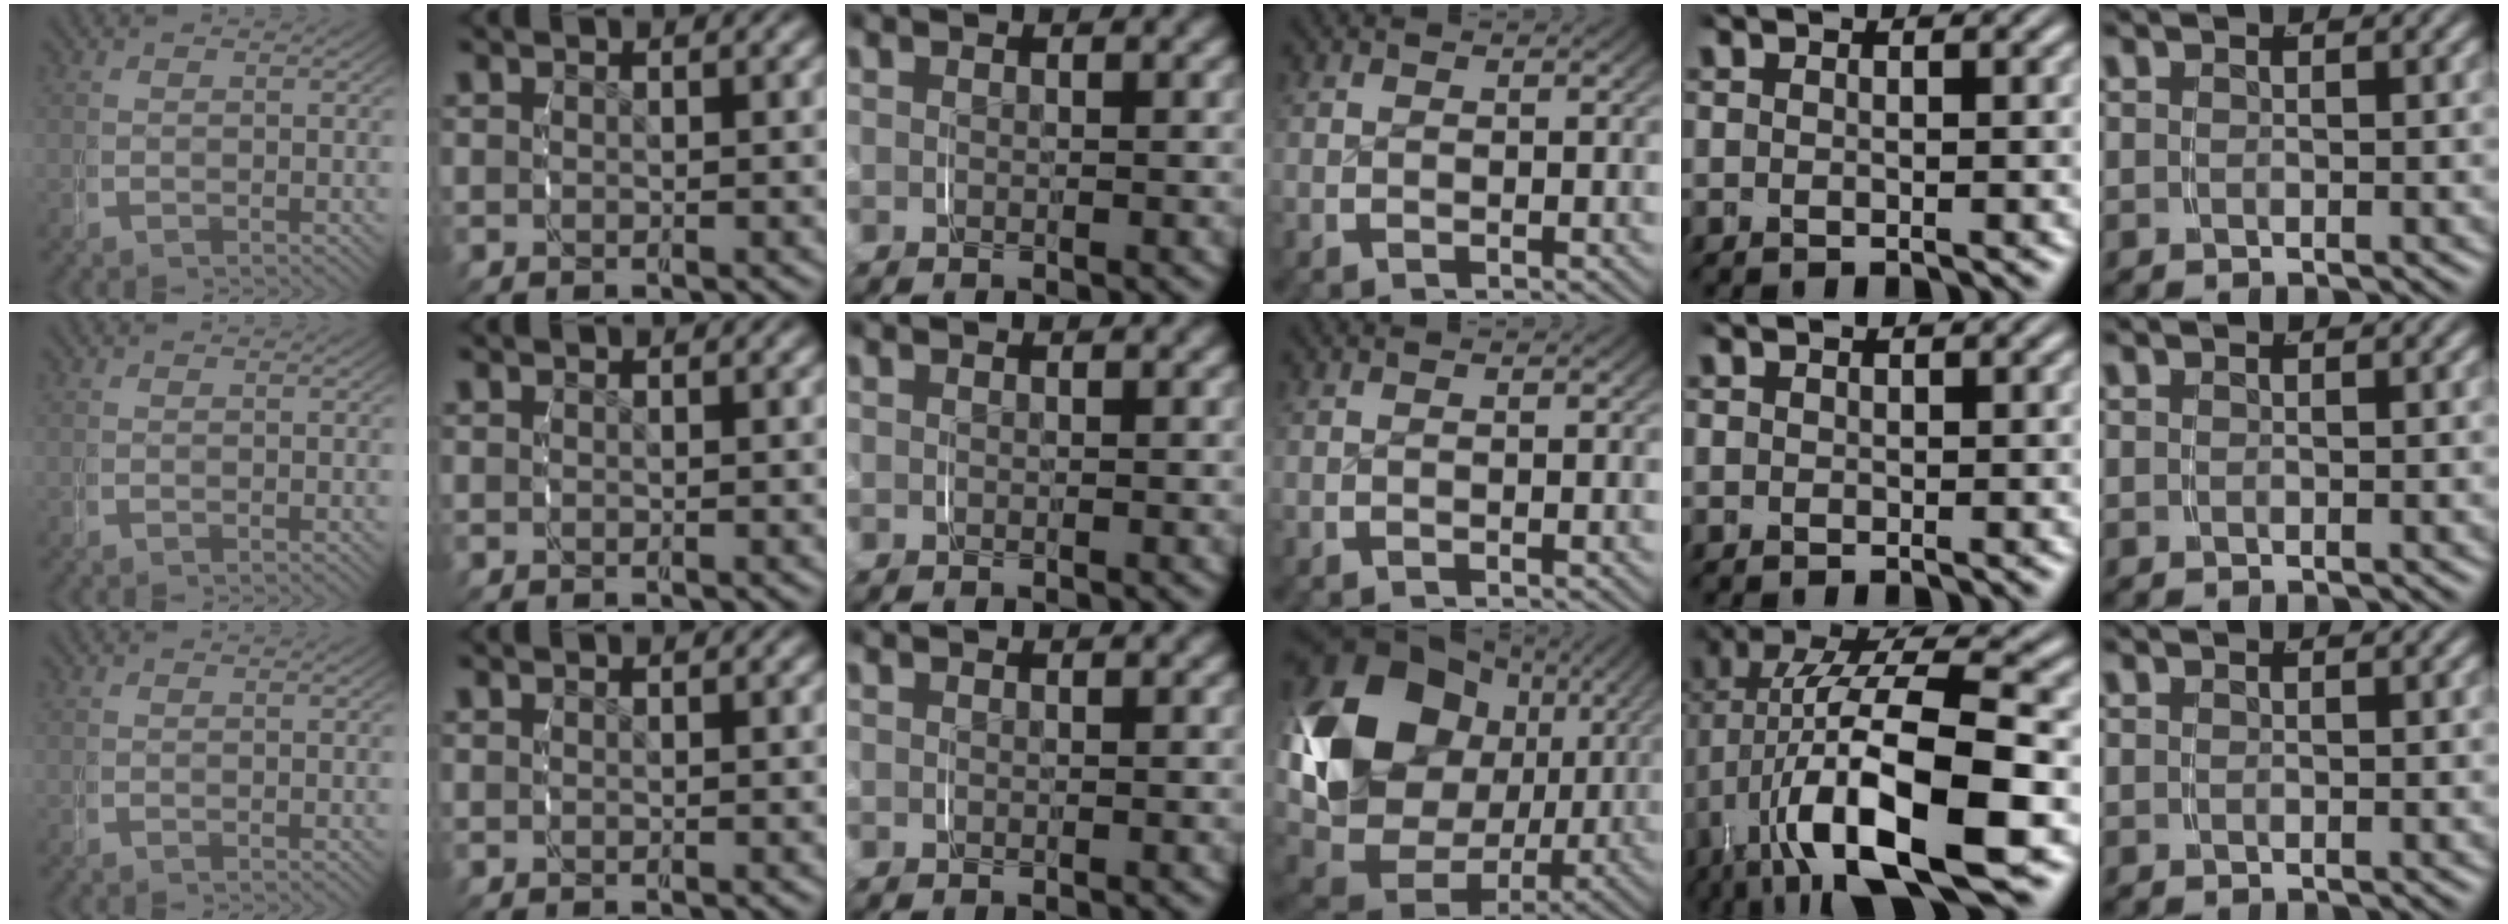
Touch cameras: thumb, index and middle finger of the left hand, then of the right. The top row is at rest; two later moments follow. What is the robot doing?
{"motion": "grasp_and_lifting", "object": "key"}